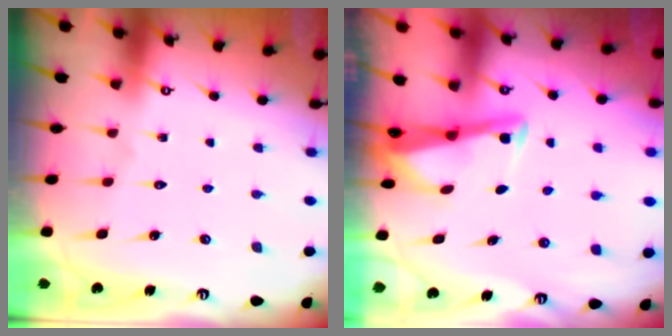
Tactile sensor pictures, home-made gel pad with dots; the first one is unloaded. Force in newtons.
{"total": 3.1, "press": 3.1, "slide": 0.4}